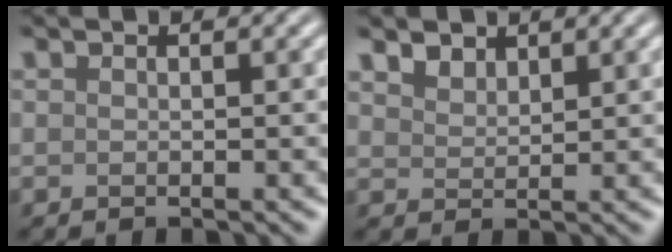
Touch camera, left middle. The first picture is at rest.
{"total": 1.9, "force": [1.6, 1.0, 0.5], "torque": [-0.020, -0.009, 0.041]}